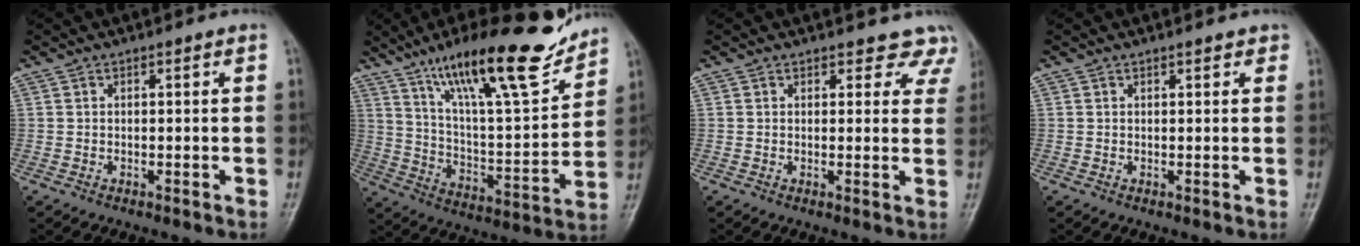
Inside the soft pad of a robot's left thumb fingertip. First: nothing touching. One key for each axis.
{"total": 22.6, "fx": 16.1, "fy": 4.8, "fz": 15.1, "tx": -0.216, "ty": -0.073, "tz": 0.272}
{"total": 5.9, "fx": 5.2, "fy": 2.9, "fz": 0.3, "tx": 0.047, "ty": -0.021, "tz": 0.035}
{"total": 1.3, "fx": 1.0, "fy": 0.6, "fz": 0.5, "tx": 0.002, "ty": -0.003, "tz": 0.008}